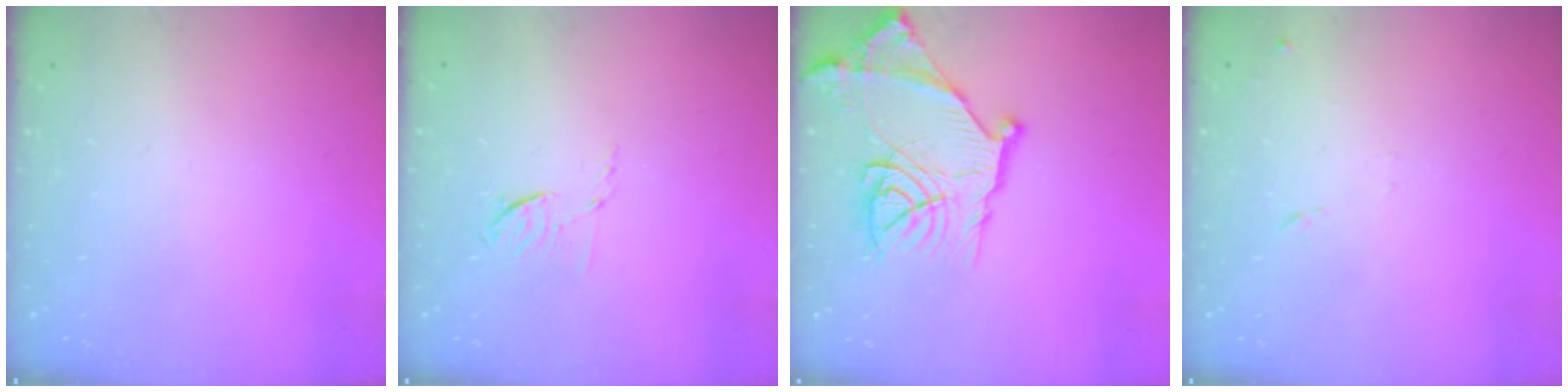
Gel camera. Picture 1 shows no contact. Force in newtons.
{"total": 4.4, "press": 4.2, "slide": 1.5}
{"total": 18.7, "press": 18.6, "slide": 1.4}
{"total": 6.6, "press": 6.6, "slide": 0.4}